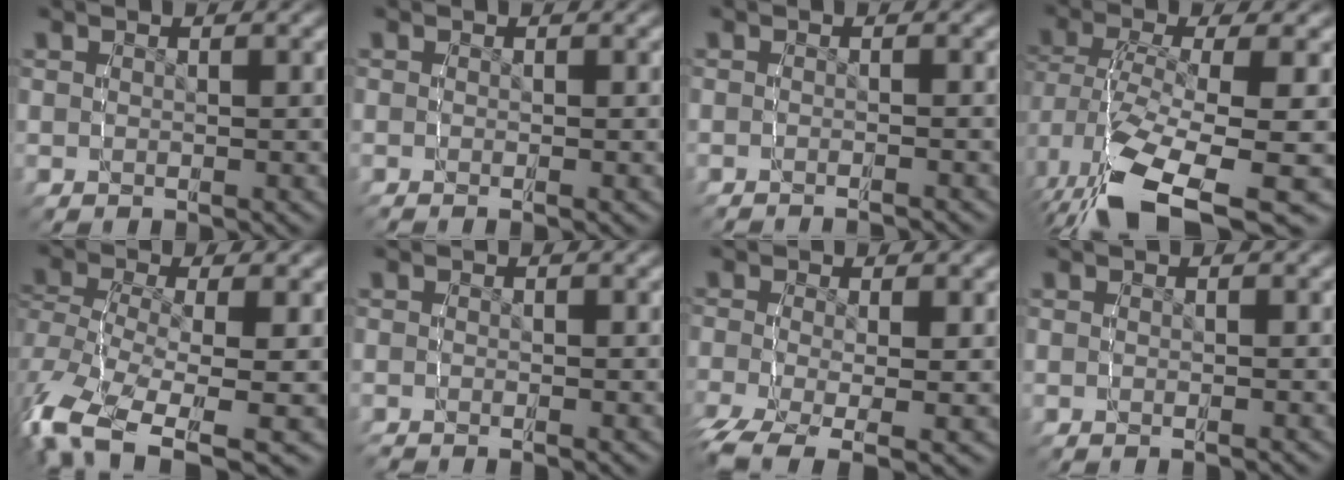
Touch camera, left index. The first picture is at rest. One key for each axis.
{"total": 0.8, "fx": -0.7, "fy": 0.0, "fz": 0.5, "tx": -0.011, "ty": -0.005, "tz": -0.008}
{"total": 1.9, "fx": -1.9, "fy": 0.2, "fz": 0.4, "tx": -0.011, "ty": -0.007, "tz": -0.028}
{"total": 9.6, "fx": -5.8, "fy": 3.3, "fz": 6.9, "tx": -0.150, "ty": -0.043, "tz": -0.063}
{"total": 9.9, "fx": -7.3, "fy": 3.7, "fz": 5.5, "tx": -0.140, "ty": -0.065, "tz": -0.084}
{"total": 1.2, "fx": -1.1, "fy": 0.2, "fz": 0.3, "tx": -0.011, "ty": -0.008, "tz": -0.015}
{"total": 6.1, "fx": -3.9, "fy": 2.4, "fz": 4.1, "tx": -0.094, "ty": -0.043, "tz": -0.041}
{"total": 0.7, "fx": -0.6, "fy": -0.1, "fz": 0.3, "tx": -0.005, "ty": 0.001, "tz": -0.010}